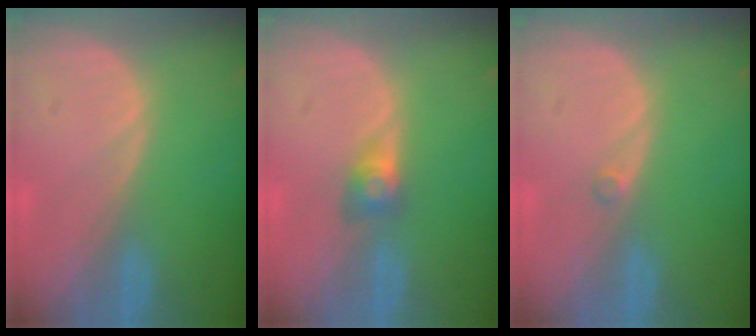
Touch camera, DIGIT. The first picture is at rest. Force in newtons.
{"total": 2.9, "press": 2.4, "slide": 1.5}
{"total": 0.6, "press": 0.6, "slide": 0.1}